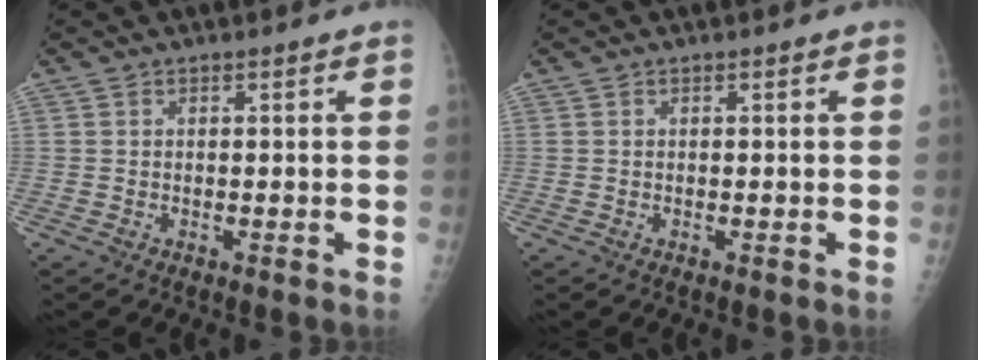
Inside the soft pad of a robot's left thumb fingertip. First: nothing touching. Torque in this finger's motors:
{"motor_torque": [0.10, 0.04, -0.06, -0.07, 0.00]}